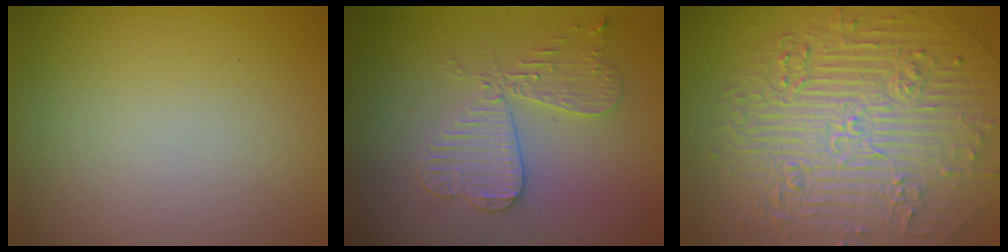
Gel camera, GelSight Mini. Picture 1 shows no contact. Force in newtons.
{"total": 3.4, "press": 3.4, "slide": 0.6}
{"total": 10.6, "press": 7.0, "slide": 7.9}